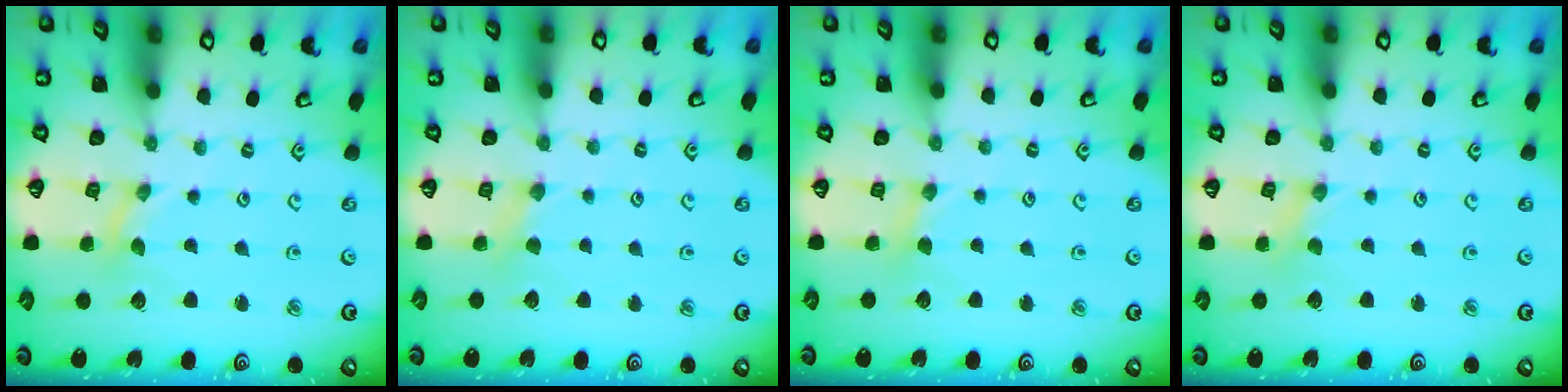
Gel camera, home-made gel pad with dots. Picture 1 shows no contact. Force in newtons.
{"total": 2.5, "press": 2.4, "slide": 0.5}
{"total": 2.2, "press": 2.2, "slide": 0.4}
{"total": 0.0}